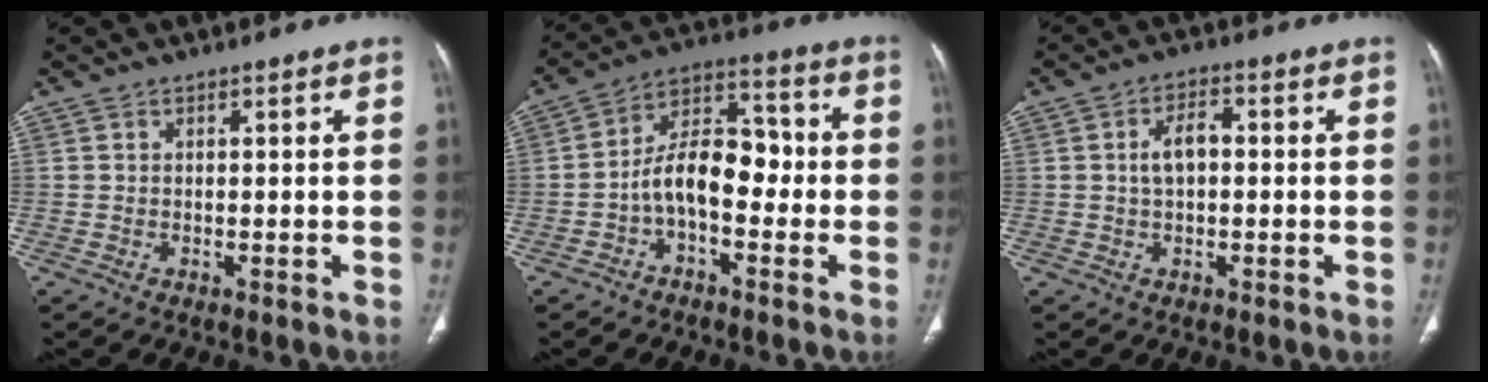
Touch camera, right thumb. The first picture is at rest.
{"total": 11.2, "force": [-2.4, 6.5, 8.8], "torque": [-0.127, 0.047, -0.052]}
{"total": 4.8, "force": [0.2, 2.7, 3.9], "torque": [-0.071, 0.014, 0.000]}